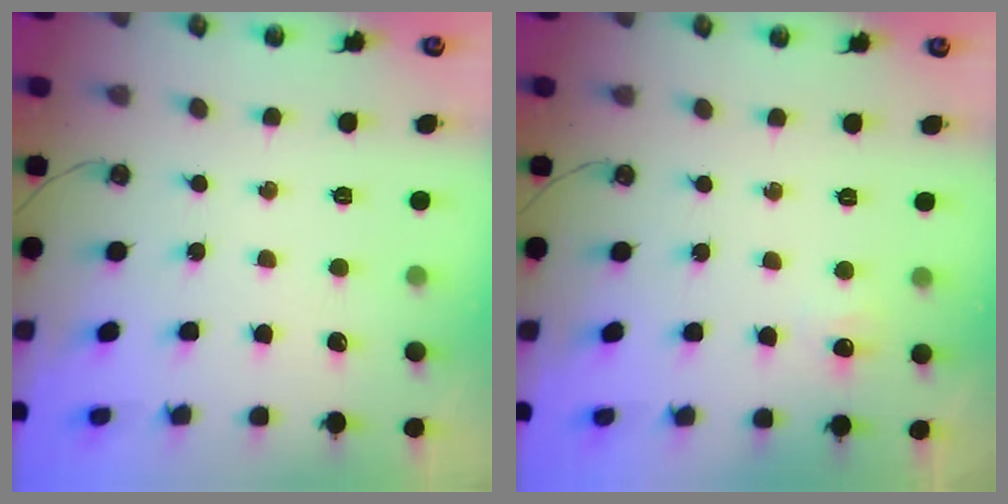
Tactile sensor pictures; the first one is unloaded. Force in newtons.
{"total": 4.7, "press": 4.7, "slide": 0.3}